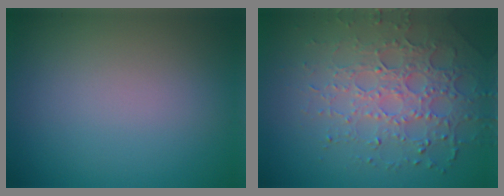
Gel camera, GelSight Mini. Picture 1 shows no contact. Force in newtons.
{"total": 5.2, "press": 4.3, "slide": 2.8}